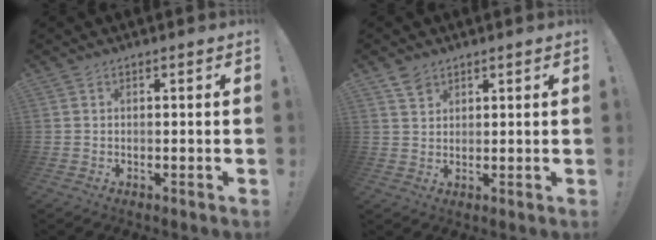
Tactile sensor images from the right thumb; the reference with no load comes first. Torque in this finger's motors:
{"motor_torque": [0.04, 0.17, 0.17, -0.02, -0.04]}